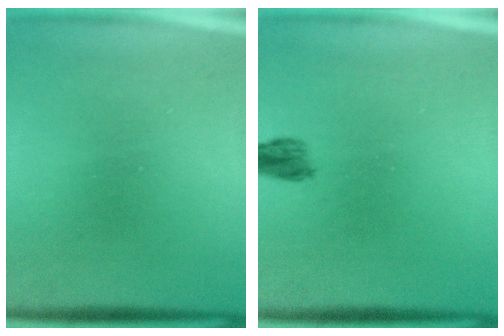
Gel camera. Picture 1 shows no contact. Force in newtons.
{"total": 1.6}